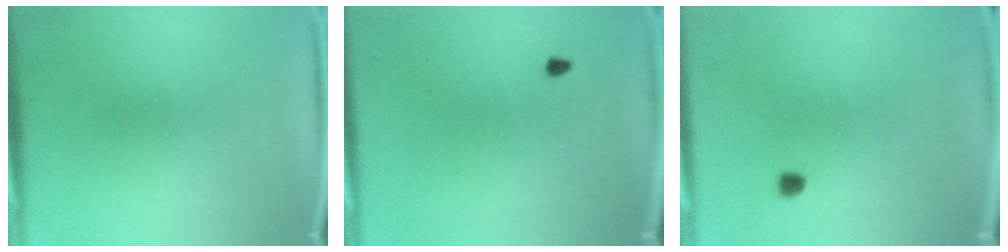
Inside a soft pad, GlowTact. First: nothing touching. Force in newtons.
{"total": 0.7}
{"total": 1.0}